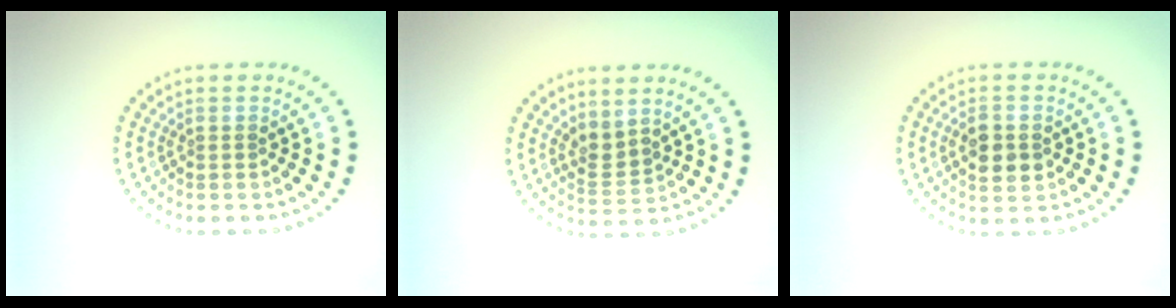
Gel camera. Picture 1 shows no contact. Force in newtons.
{"total": 2.1, "press": 1.5, "slide": 1.5}
{"total": 3.1, "press": 3.1, "slide": 0.3}